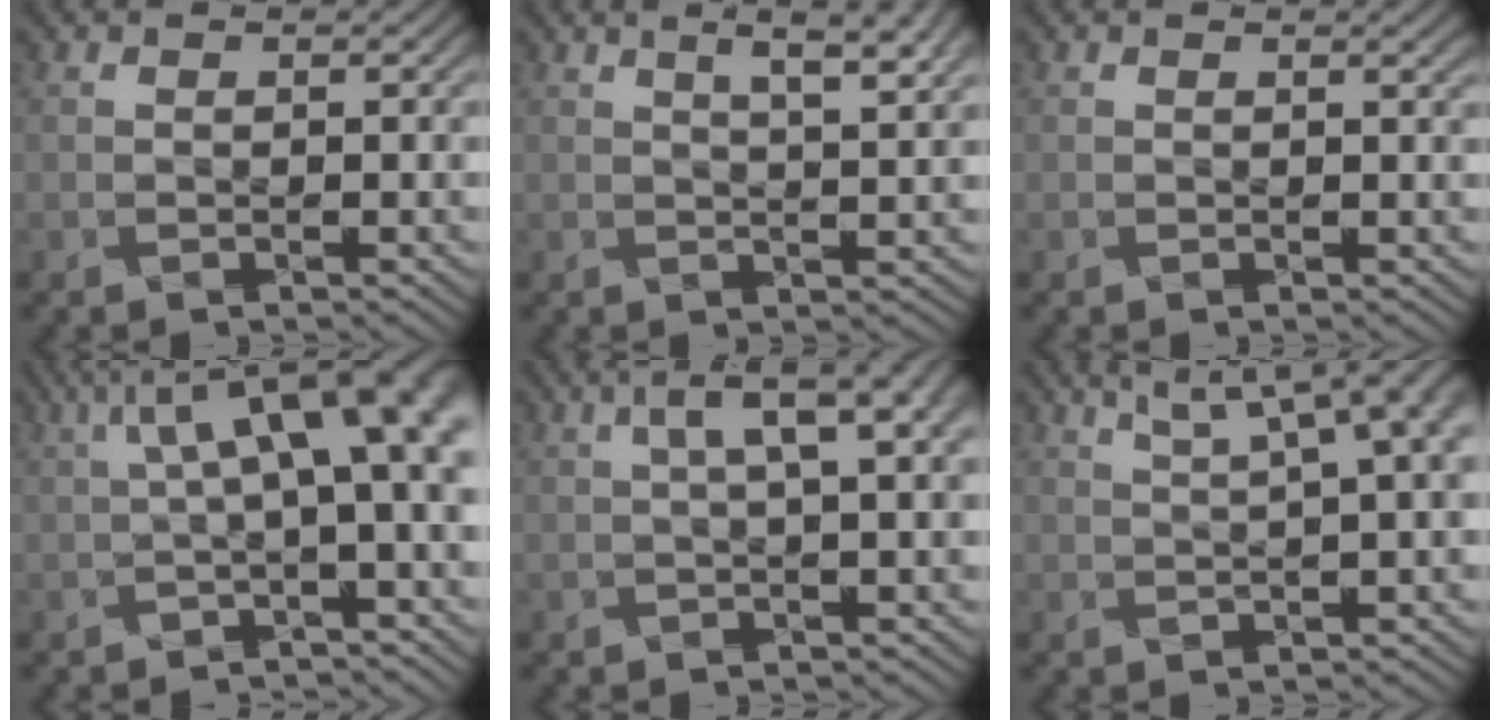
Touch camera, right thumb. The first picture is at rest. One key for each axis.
{"total": 7.1, "fx": 4.0, "fy": 2.0, "fz": 5.5, "tx": -0.057, "ty": 0.028, "tz": 0.043}
{"total": 0.8, "fx": 0.6, "fy": 0.1, "fz": 0.5, "tx": -0.006, "ty": -0.003, "tz": 0.004}
{"total": 11.0, "fx": 2.3, "fy": 3.4, "fz": 10.2, "tx": -0.148, "ty": 0.019, "tz": 0.046}
{"total": 6.3, "fx": 1.7, "fy": 1.6, "fz": 5.9, "tx": -0.074, "ty": 0.025, "tz": 0.033}
{"total": 12.2, "fx": 5.6, "fy": 4.5, "fz": 9.8, "tx": -0.108, "ty": 0.055, "tz": 0.061}